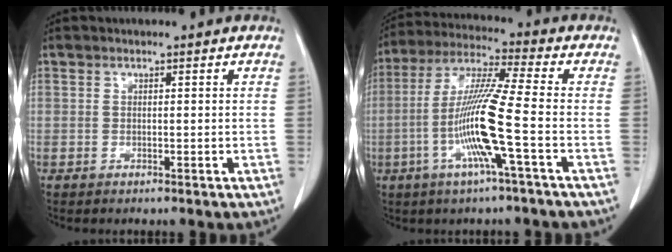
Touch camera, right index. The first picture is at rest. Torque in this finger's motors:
{"motor_torque": [1.99, -0.15, 0.50, 0.17]}